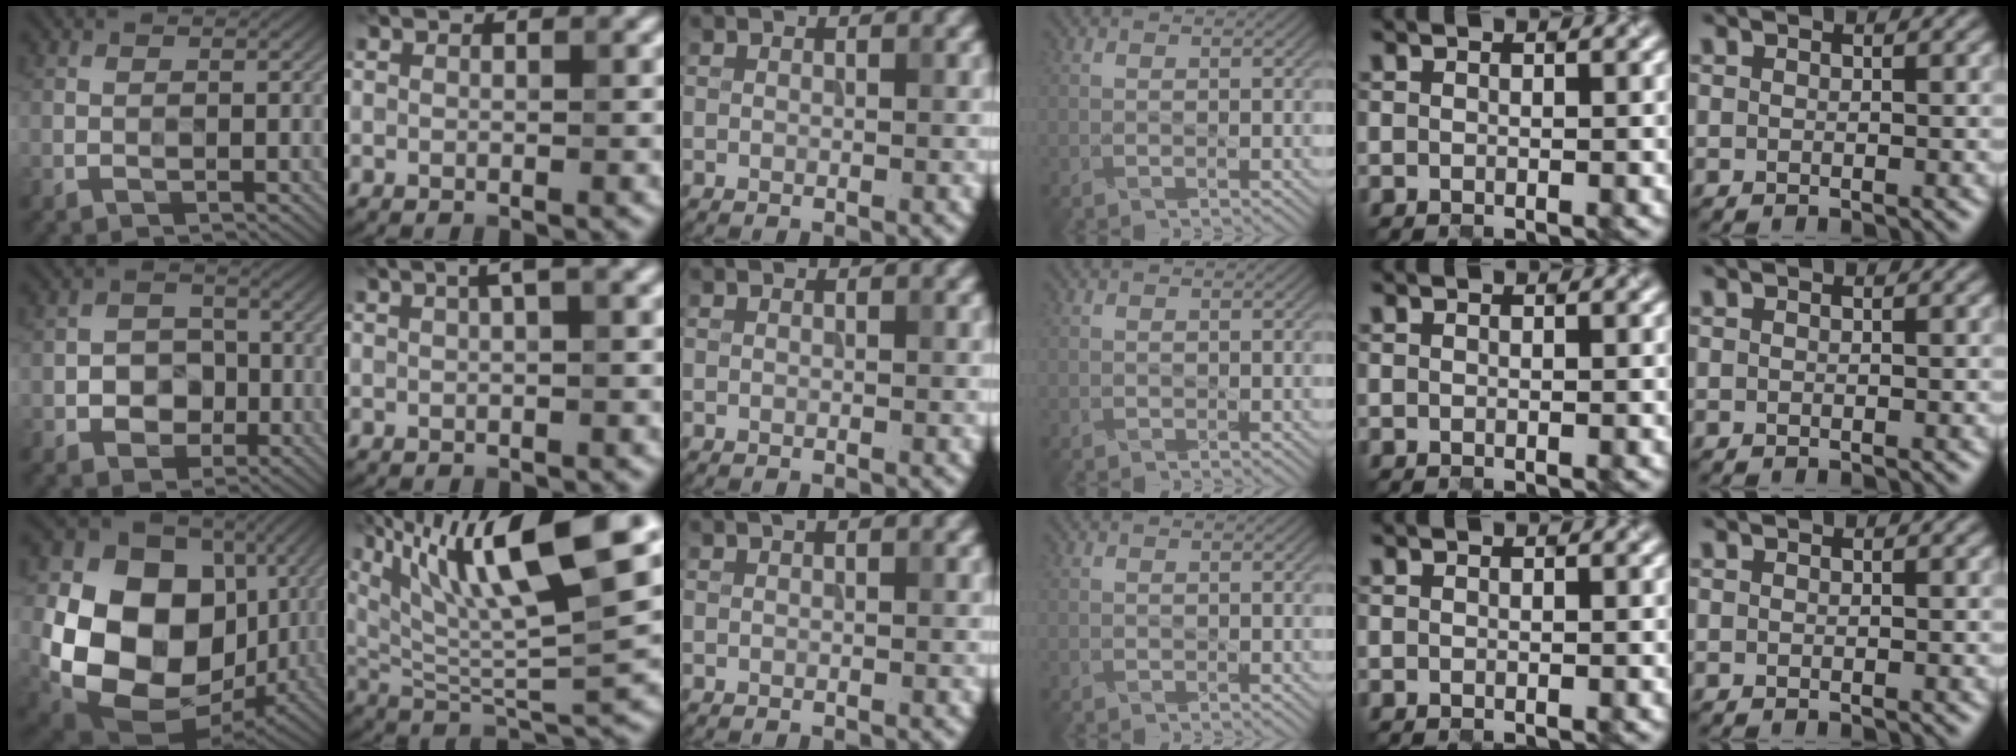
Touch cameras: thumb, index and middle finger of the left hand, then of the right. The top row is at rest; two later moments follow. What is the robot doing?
{"motion": "close", "object": "folder"}